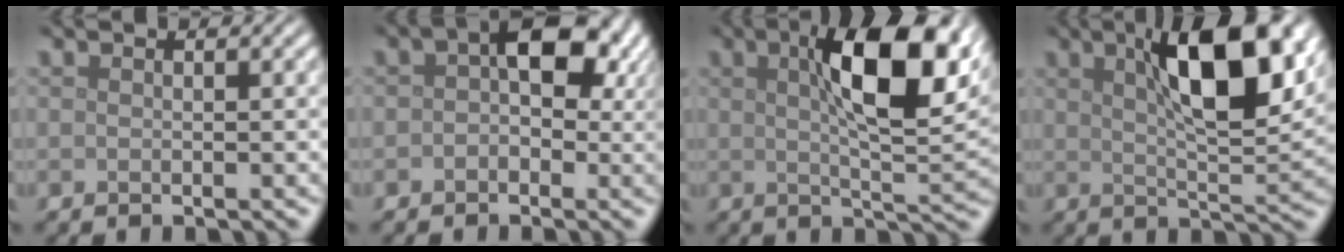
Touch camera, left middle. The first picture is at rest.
{"total": 7.0, "force": [1.3, 4.4, 5.4], "torque": [-0.059, 0.013, 0.004]}
{"total": 10.8, "force": [3.5, 3.4, 9.6], "torque": [-0.147, 0.006, 0.053]}
{"total": 9.9, "force": [3.8, 3.0, 8.7], "torque": [-0.130, 0.006, 0.059]}